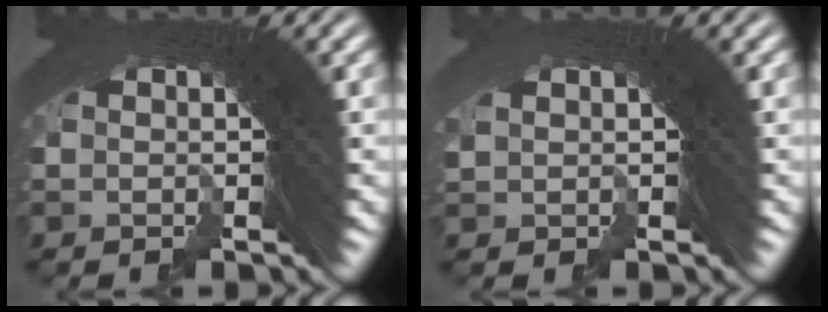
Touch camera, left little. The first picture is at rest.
{"total": 0.9, "force": [0.5, -0.8, -0.2], "torque": [0.022, 0.008, 0.012]}